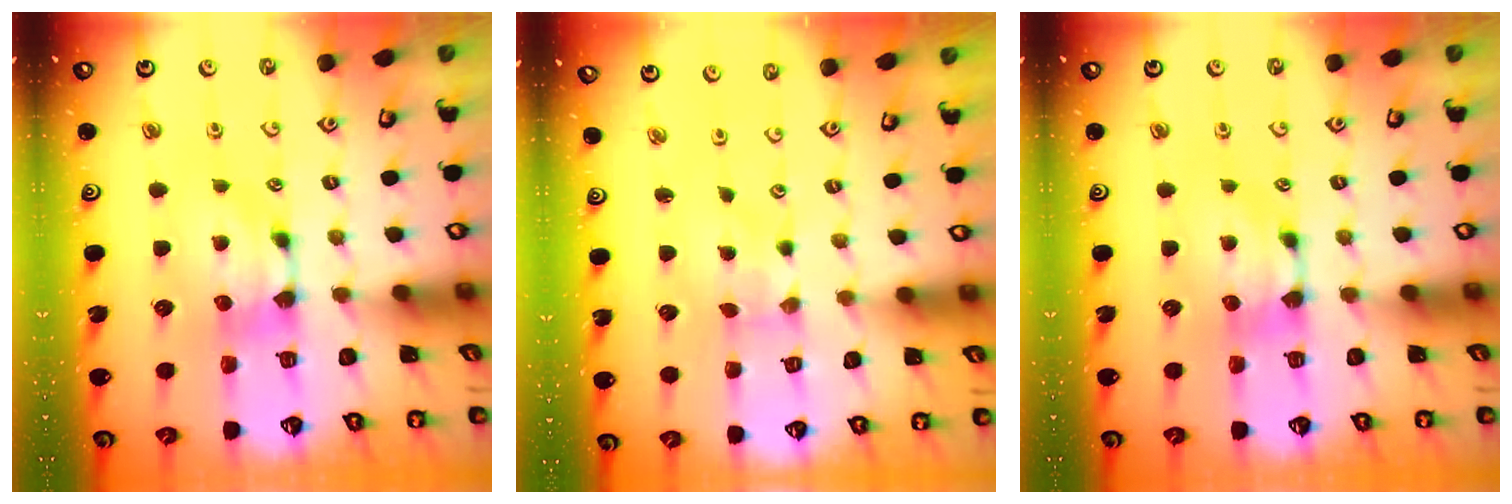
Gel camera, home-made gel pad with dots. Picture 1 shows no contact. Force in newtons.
{"total": 3.0, "press": 2.9, "slide": 0.8}
{"total": 0.0}